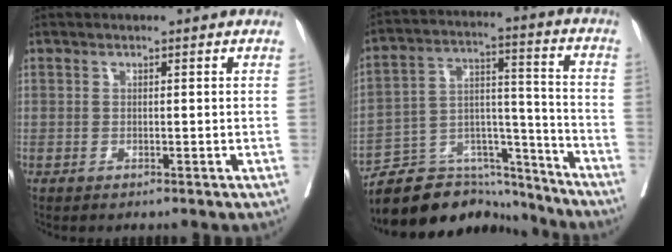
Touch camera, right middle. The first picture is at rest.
{"total": 15.6, "force": [-14.9, 4.5, 2.0], "torque": [-0.024, 0.057, -0.238]}